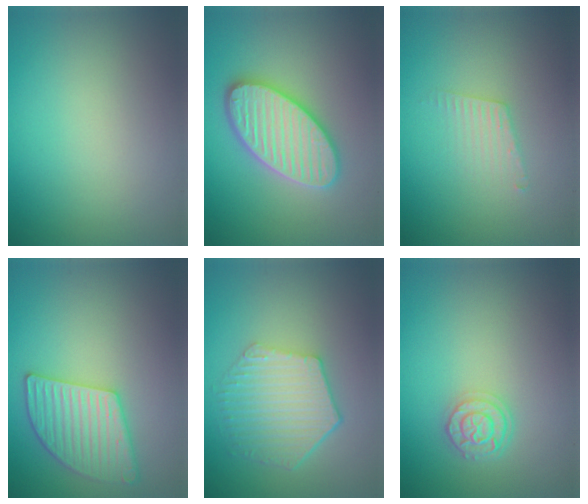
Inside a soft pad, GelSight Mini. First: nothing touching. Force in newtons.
{"total": 5.8, "press": 5.8, "slide": 0.6}
{"total": 1.7, "press": 1.7, "slide": 0.0}
{"total": 4.8, "press": 4.3, "slide": 2.1}
{"total": 5.5, "press": 4.2, "slide": 3.6}
{"total": 2.3, "press": 1.9, "slide": 1.3}